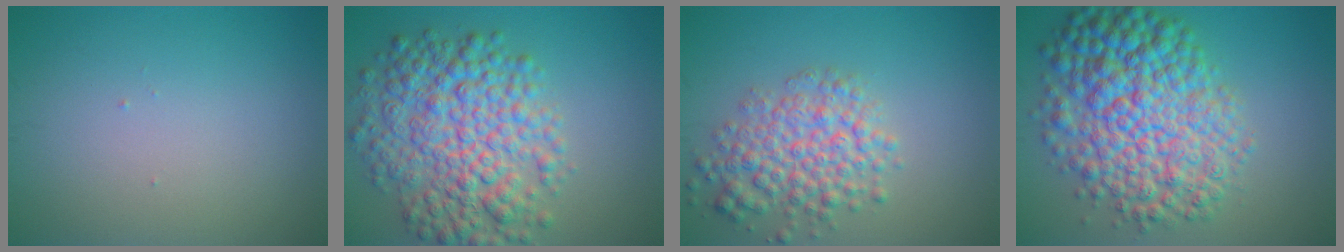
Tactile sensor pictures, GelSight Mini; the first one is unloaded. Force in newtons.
{"total": 8.7, "press": 8.7, "slide": 0.1}
{"total": 4.9, "press": 4.9, "slide": 0.2}
{"total": 10.8, "press": 10.8, "slide": 0.2}